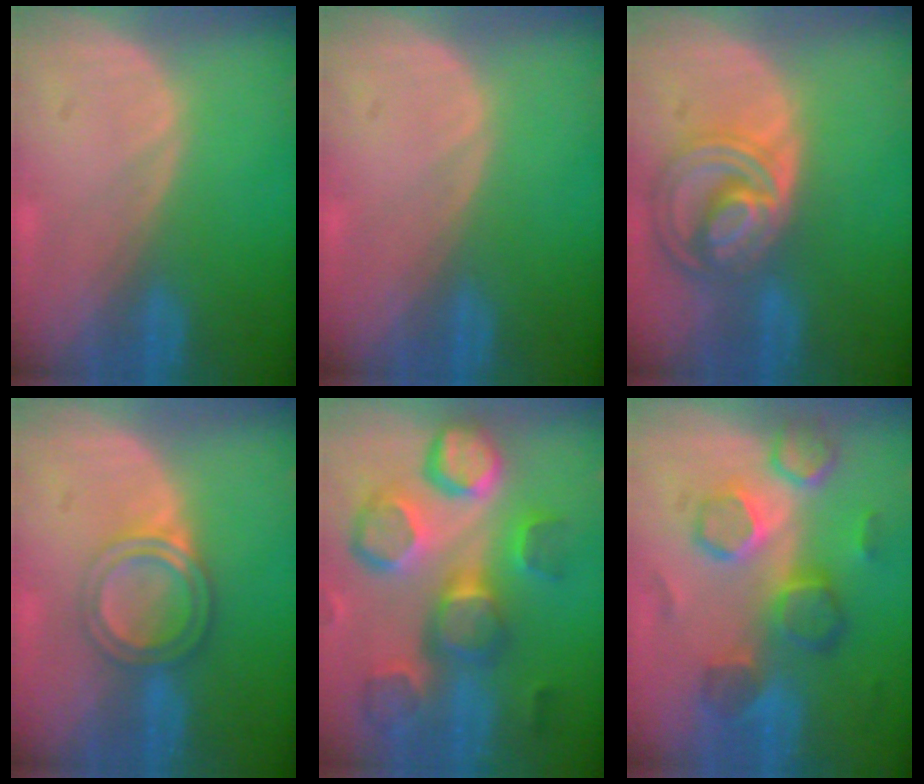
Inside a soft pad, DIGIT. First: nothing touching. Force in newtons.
{"total": 0.0}
{"total": 8.7, "press": 7.5, "slide": 4.4}
{"total": 5.0, "press": 4.5, "slide": 2.0}
{"total": 12.7, "press": 11.2, "slide": 6.0}
{"total": 8.7, "press": 8.4, "slide": 2.0}